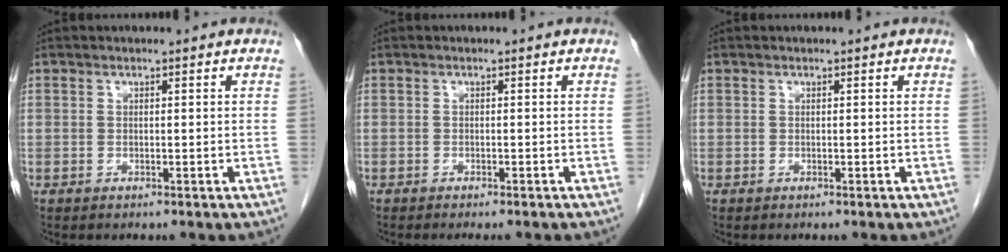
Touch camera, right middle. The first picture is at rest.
{"total": 2.9, "force": [-2.5, 0.5, 1.4], "torque": [-0.013, -0.005, -0.030]}
{"total": 0.0}